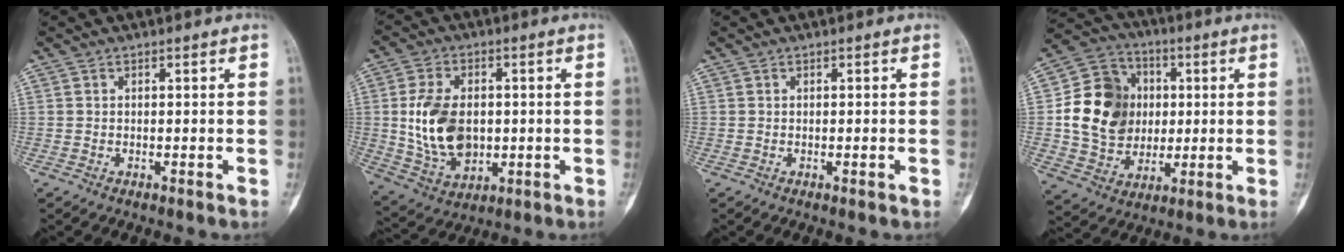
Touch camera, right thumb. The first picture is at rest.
{"total": 13.4, "force": [0.2, 8.9, 10.0], "torque": [-0.172, -0.006, 0.019]}
{"total": 0.7, "force": [-0.2, 0.1, 0.6], "torque": [-0.004, -0.002, -0.002]}
{"total": 17.4, "force": [1.6, 14.2, 9.9], "torque": [-0.148, 0.009, 0.033]}